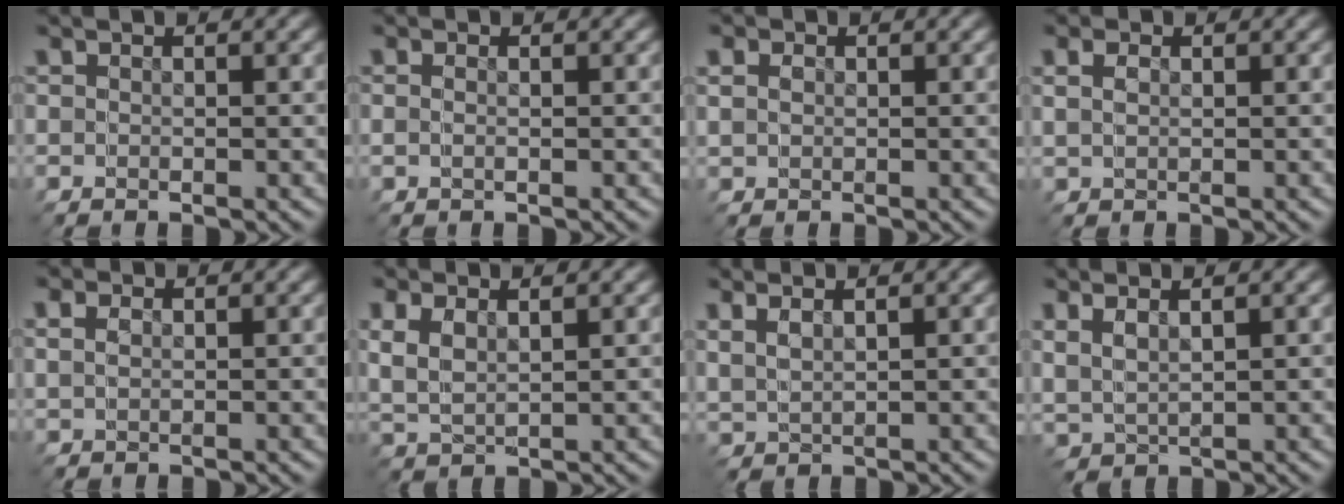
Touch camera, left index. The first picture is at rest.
{"total": 1.5, "force": [-0.4, -1.4, -0.3], "torque": [0.005, 0.005, -0.008]}
{"total": 1.0, "force": [0.2, 1.0, 0.1], "torque": [0.004, -0.007, 0.005]}
{"total": 0.9, "force": [0.0, -0.9, 0.2], "torque": [0.011, 0.006, -0.001]}
{"total": 0.8, "force": [0.3, -0.7, 0.3], "torque": [0.011, 0.007, 0.002]}
{"total": 2.5, "force": [2.2, 0.9, 0.8], "torque": [-0.022, 0.016, 0.033]}
{"total": 1.4, "force": [1.2, -0.2, 0.7], "torque": [-0.011, 0.013, 0.023]}
{"total": 2.3, "force": [1.6, 1.2, 1.1], "torque": [-0.034, 0.008, 0.031]}